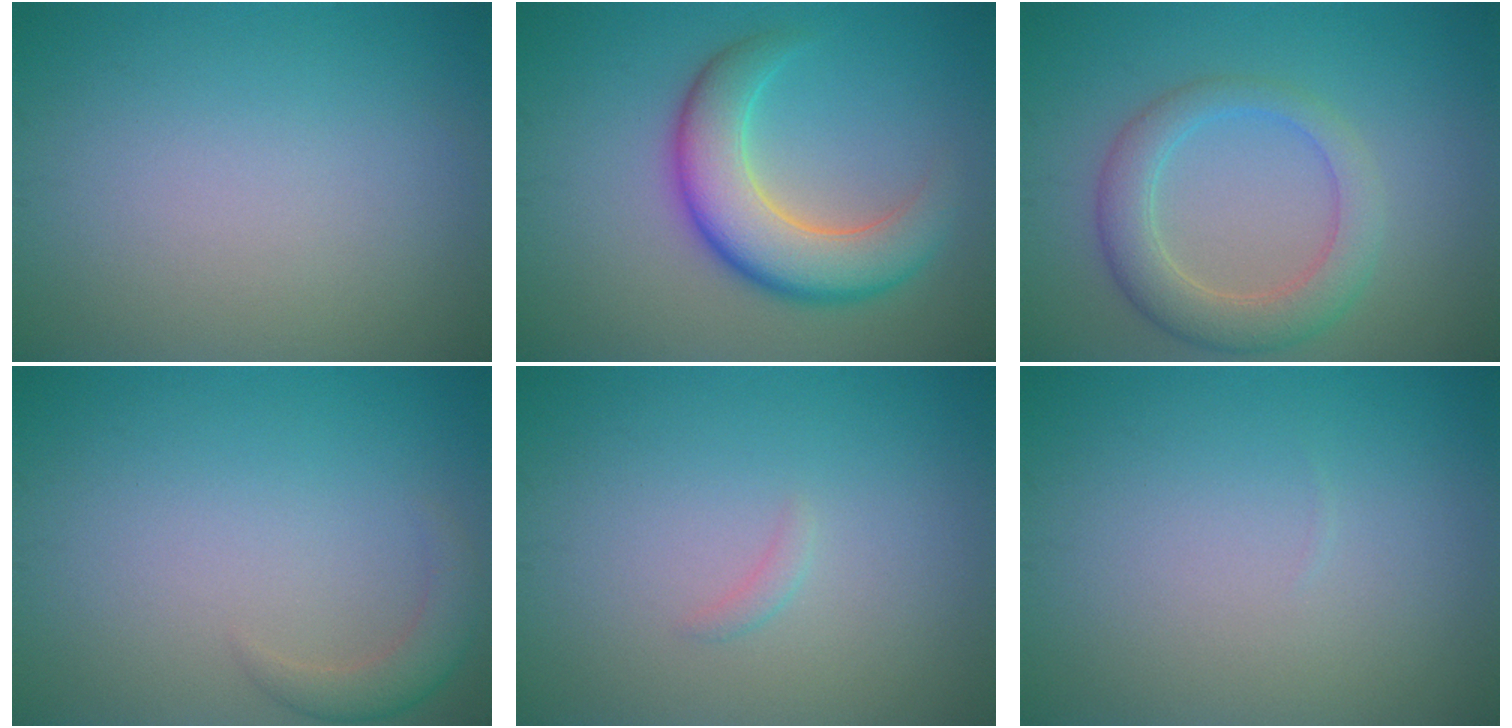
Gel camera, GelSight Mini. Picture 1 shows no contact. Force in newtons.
{"total": 7.0, "press": 7.0, "slide": 0.5}
{"total": 4.4, "press": 4.4, "slide": 0.4}
{"total": 2.2, "press": 2.2, "slide": 0.2}
{"total": 0.6, "press": 0.6, "slide": 0.1}
{"total": 0.0}